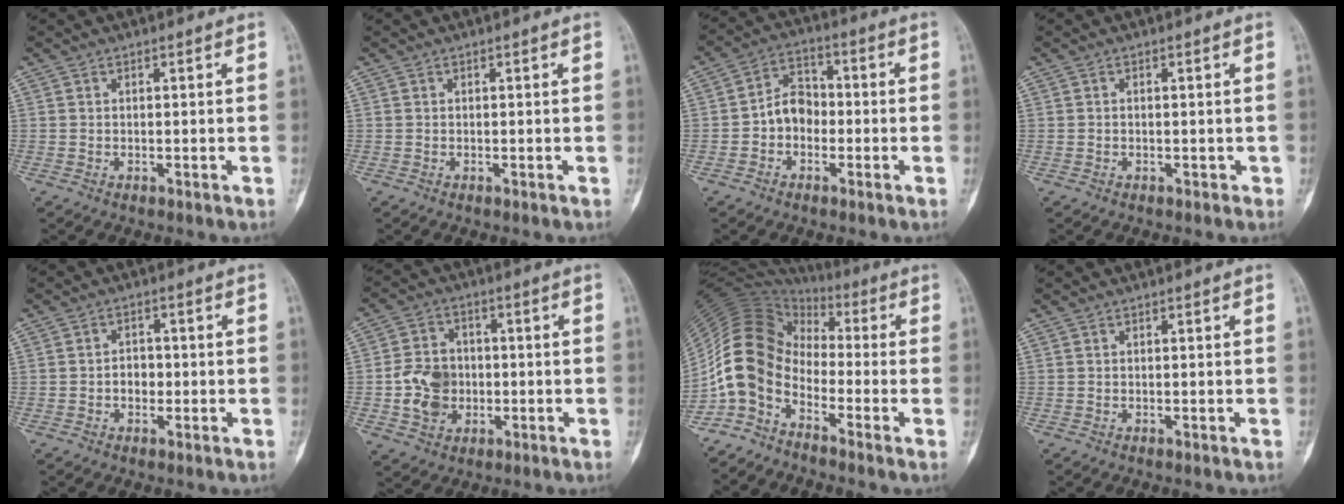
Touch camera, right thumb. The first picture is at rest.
{"total": 0.0}
{"total": 6.8, "force": [-1.4, 5.4, 4.0], "torque": [-0.043, 0.029, -0.039]}
{"total": 0.6, "force": [-0.2, 0.5, 0.3], "torque": [-0.004, 0.002, -0.002]}
{"total": 3.1, "force": [-0.6, 2.5, 1.8], "torque": [-0.012, 0.009, -0.012]}
{"total": 9.7, "force": [-1.4, 8.1, 5.3], "torque": [-0.074, 0.013, -0.024]}
{"total": 11.2, "force": [-4.9, 7.6, 6.6], "torque": [-0.120, 0.070, -0.115]}
{"total": 0.0}